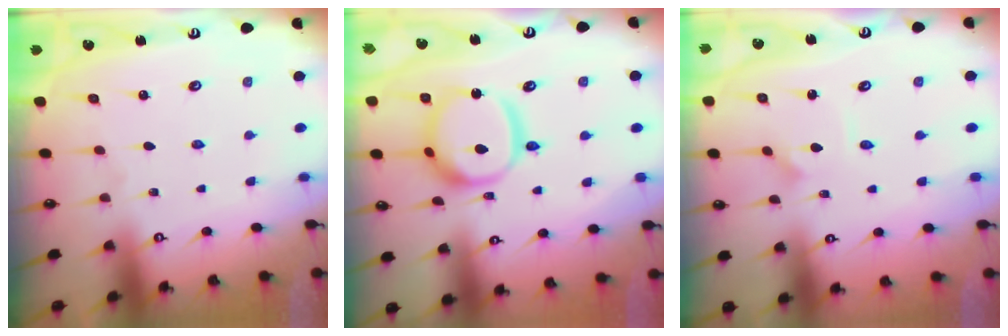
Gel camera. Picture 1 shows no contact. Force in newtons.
{"total": 13.6, "press": 13.6, "slide": 0.9}
{"total": 1.1, "press": 1.1, "slide": 0.2}